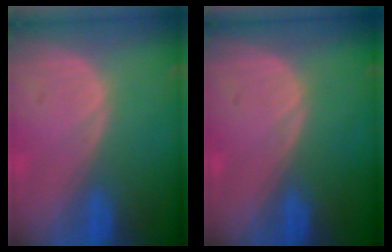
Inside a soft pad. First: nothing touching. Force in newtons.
{"total": 0.0}